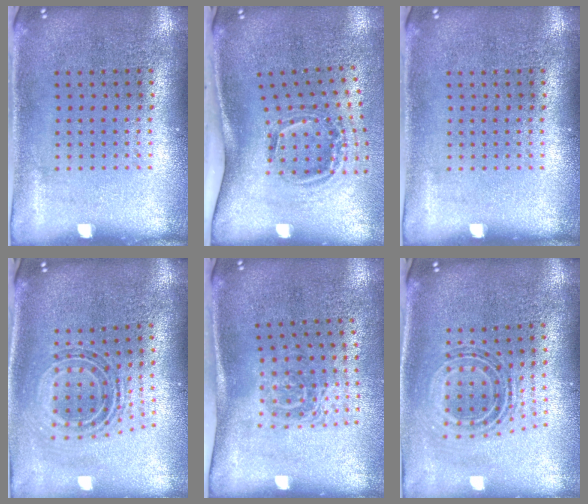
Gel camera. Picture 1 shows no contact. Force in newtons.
{"total": 2.1, "press": 1.2, "slide": 1.6}
{"total": 0.0}
{"total": 0.9, "press": 0.9, "slide": 0.4}
{"total": 1.7, "press": 1.1, "slide": 1.3}
{"total": 0.9, "press": 0.8, "slide": 0.3}